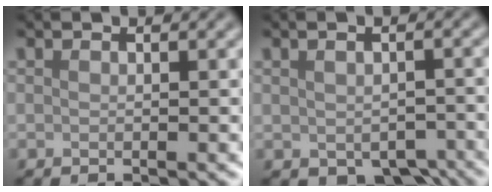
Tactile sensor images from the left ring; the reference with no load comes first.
{"total": 4.1, "force": [-1.7, 2.5, 2.7], "torque": [-0.037, -0.017, -0.010]}